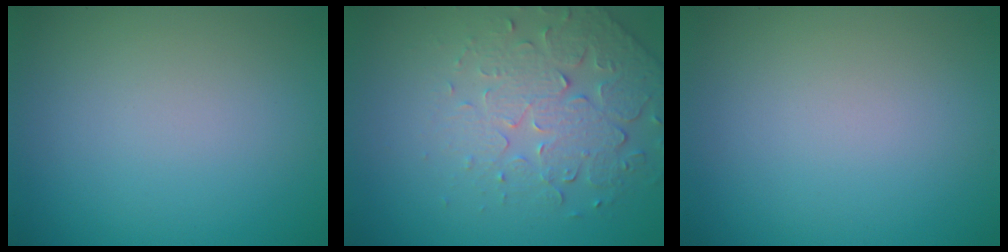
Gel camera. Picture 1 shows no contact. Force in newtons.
{"total": 5.1, "press": 3.7, "slide": 3.5}
{"total": 0.0}